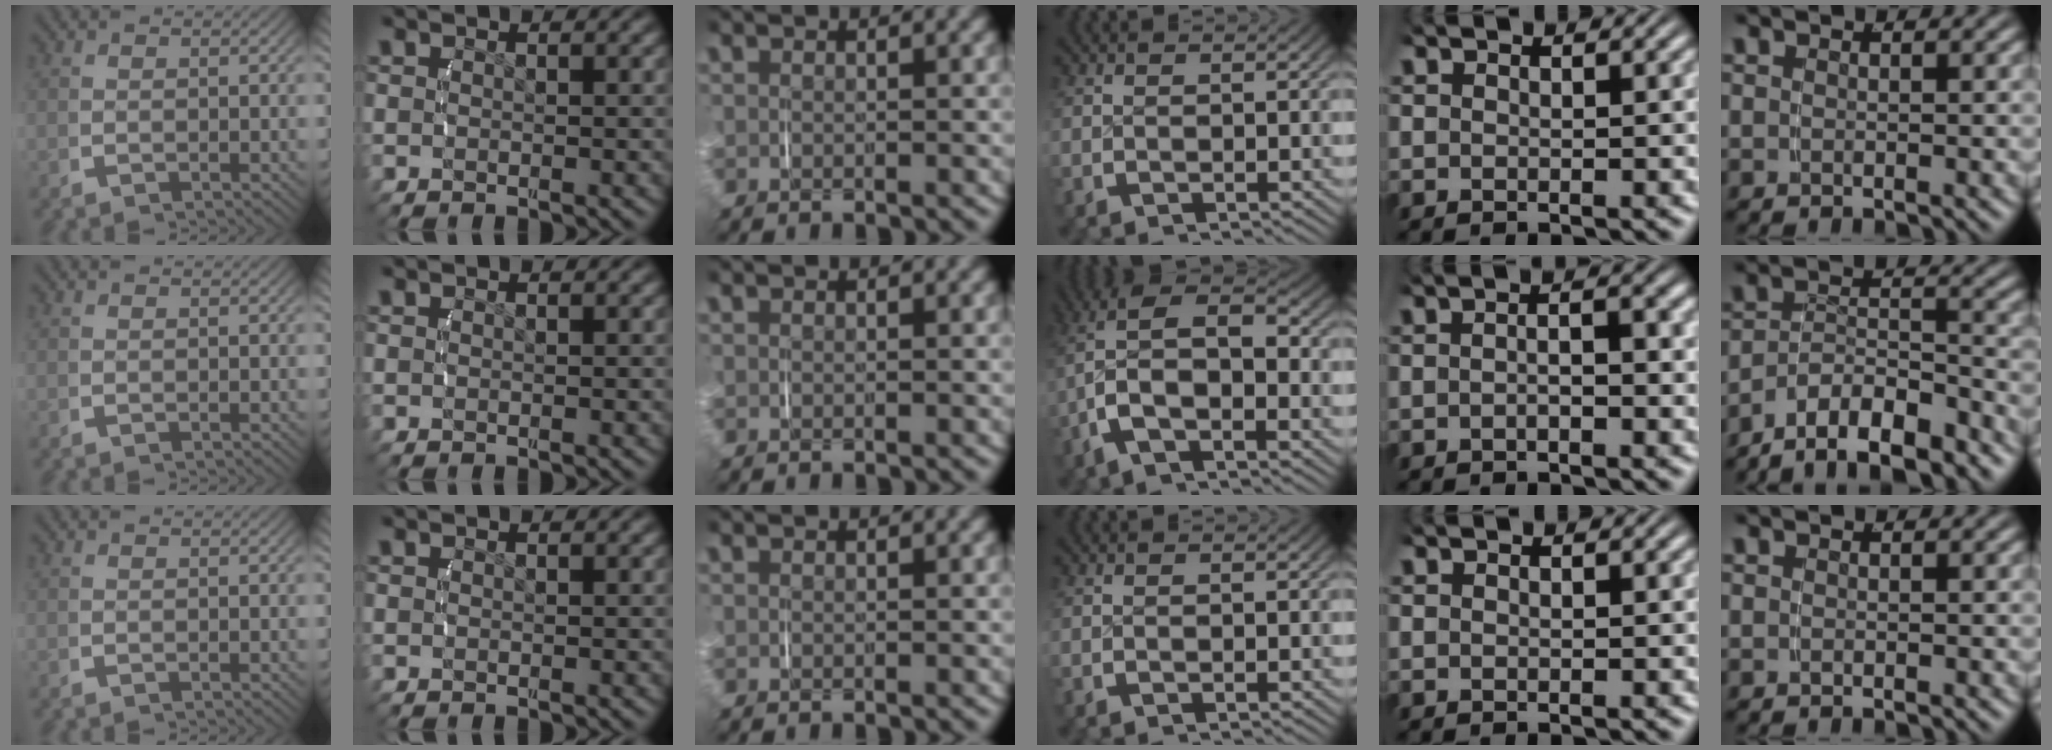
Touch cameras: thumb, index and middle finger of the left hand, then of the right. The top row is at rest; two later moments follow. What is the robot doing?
{"motion": "lift_and_place", "object": "napkin"}